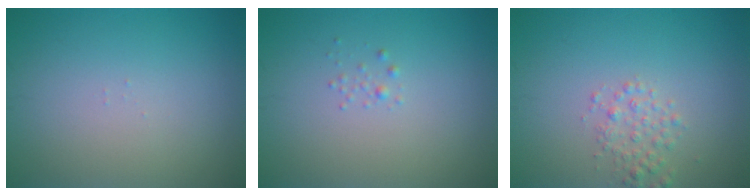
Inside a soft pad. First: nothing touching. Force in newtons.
{"total": 0.6, "press": 0.6, "slide": 0.0}
{"total": 1.8, "press": 1.8, "slide": 0.1}